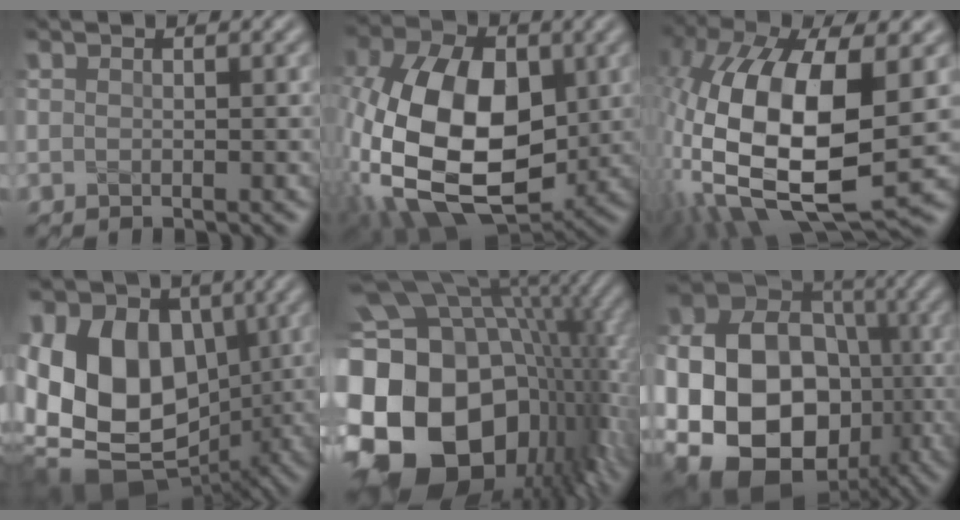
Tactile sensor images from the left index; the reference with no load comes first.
{"total": 14.8, "force": [-0.9, 9.6, 11.2], "torque": [-0.237, -0.005, -0.025]}
{"total": 15.2, "force": [-0.1, 6.8, 13.6], "torque": [-0.291, -0.010, 0.003]}
{"total": 19.1, "force": [-0.1, 14.8, 12.1], "torque": [-0.222, 0.021, -0.021]}
{"total": 19.8, "force": [-1.4, 14.3, 13.6], "torque": [-0.288, -0.014, -0.020]}
{"total": 19.9, "force": [-4.7, 16.0, 10.9], "torque": [-0.199, -0.031, -0.110]}